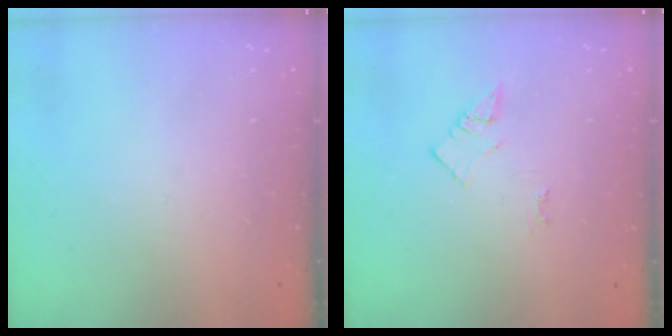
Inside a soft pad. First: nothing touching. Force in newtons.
{"total": 3.3, "press": 3.3, "slide": 0.4}